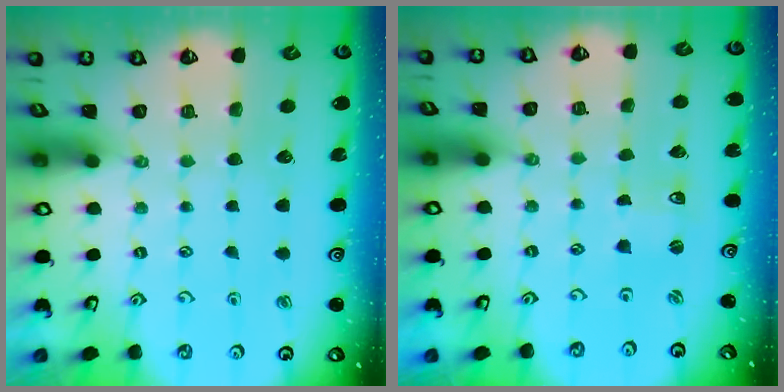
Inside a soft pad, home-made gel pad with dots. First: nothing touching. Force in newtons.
{"total": 2.0, "press": 2.0, "slide": 0.4}